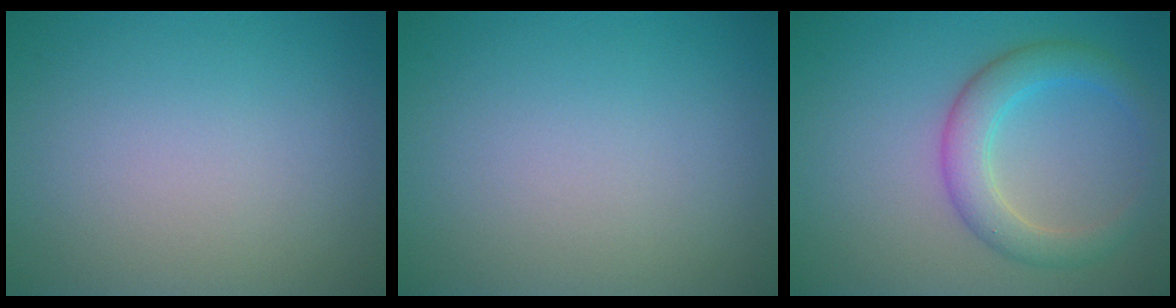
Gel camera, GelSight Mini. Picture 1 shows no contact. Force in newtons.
{"total": 0.0}
{"total": 3.9, "press": 3.9, "slide": 0.0}